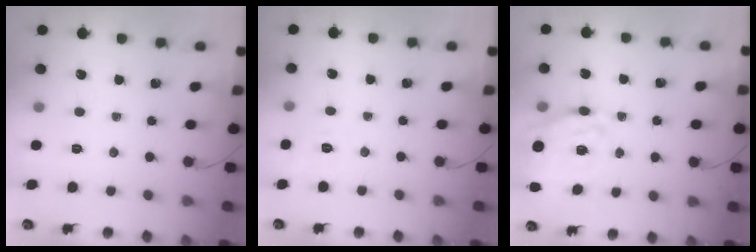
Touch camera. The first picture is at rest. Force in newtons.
{"total": 2.4, "press": 1.3, "slide": 2.1}
{"total": 11.3, "press": 10.7, "slide": 3.9}